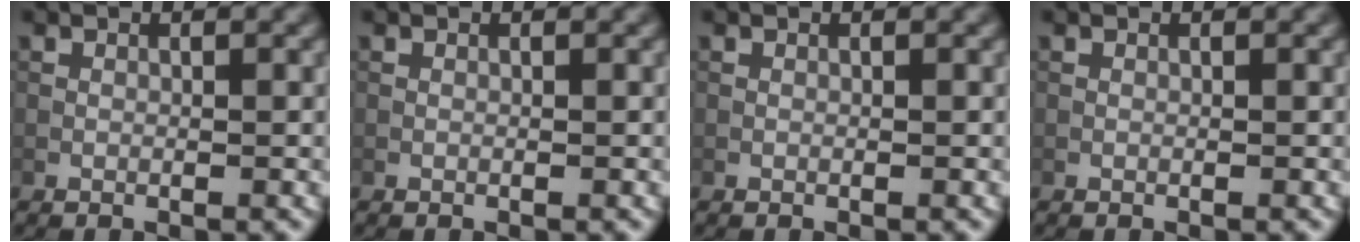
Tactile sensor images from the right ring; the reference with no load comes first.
{"total": 0.0}
{"total": 0.0}
{"total": 0.0}